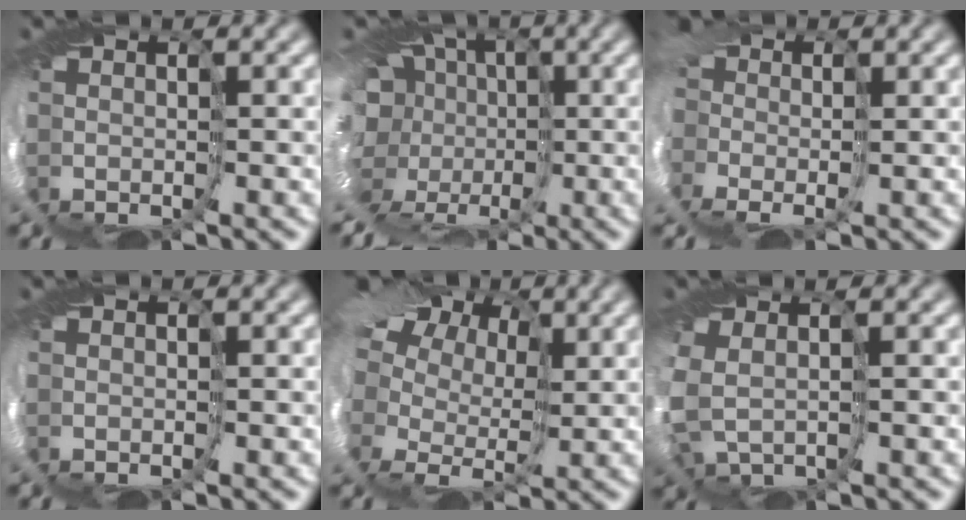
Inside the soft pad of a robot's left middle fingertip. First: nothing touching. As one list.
[{"total": 8.6, "force": [-1.1, 7.2, 4.6], "torque": [-0.099, 0.001, -0.025]}, {"total": 7.2, "force": [-0.7, 5.4, 4.7], "torque": [-0.090, -0.001, -0.037]}, {"total": 0.0}, {"total": 15.3, "force": [7.2, 9.5, 9.6], "torque": [-0.198, 0.057, 0.081]}, {"total": 4.8, "force": [-0.8, 3.3, 3.4], "torque": [-0.111, -0.021, 0.001]}]